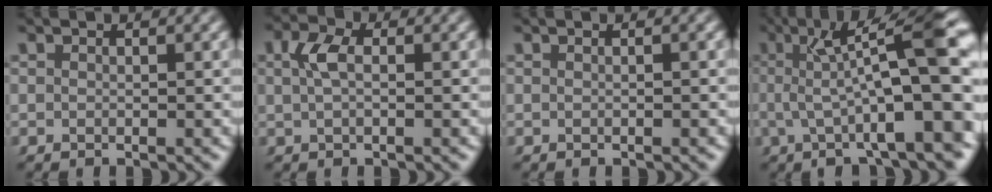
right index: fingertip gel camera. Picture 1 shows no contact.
{"total": 2.4, "force": [0.4, 1.3, 2.0], "torque": [-0.047, 0.000, 0.006]}
{"total": 0.0}
{"total": 10.8, "force": [0.8, 3.4, 10.2], "torque": [-0.140, 0.012, 0.007]}